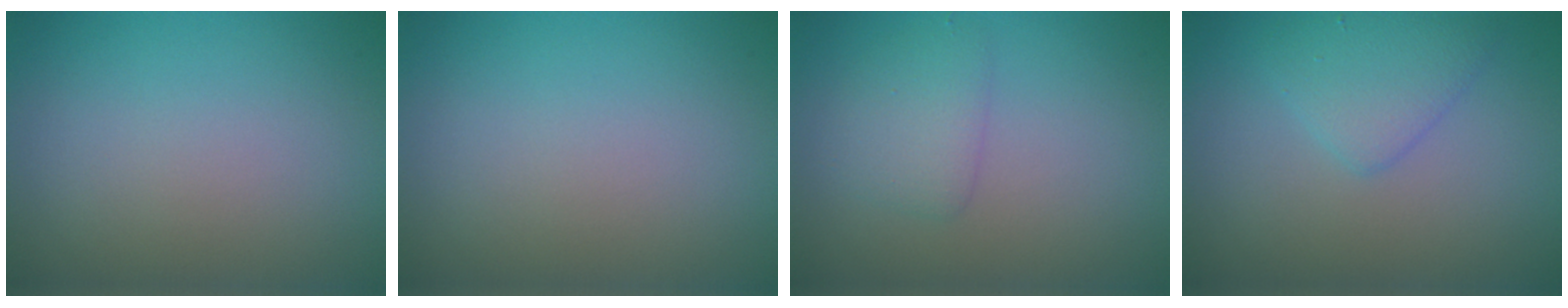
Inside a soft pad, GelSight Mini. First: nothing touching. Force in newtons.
{"total": 0.0}
{"total": 2.0, "press": 2.0, "slide": 0.1}
{"total": 2.6, "press": 2.6, "slide": 0.1}